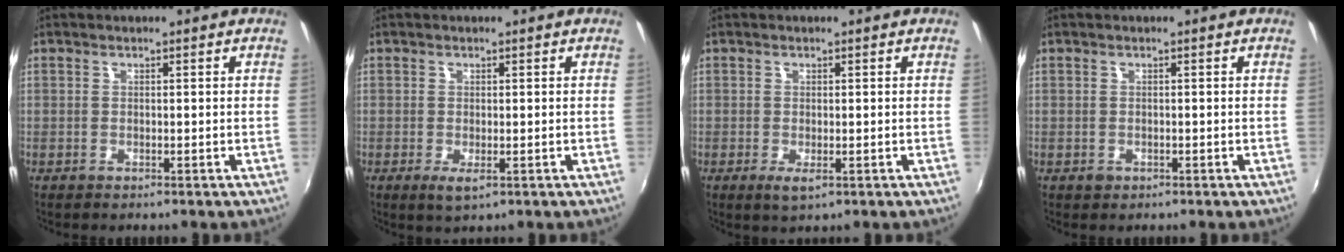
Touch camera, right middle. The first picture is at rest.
{"total": 2.3, "force": [-0.6, 0.8, 2.1], "torque": [-0.038, -0.009, -0.007]}
{"total": 2.2, "force": [-0.7, 0.7, 2.0], "torque": [-0.037, -0.008, -0.007]}
{"total": 1.0, "force": [-0.5, 0.8, 0.3], "torque": [-0.004, -0.003, -0.008]}